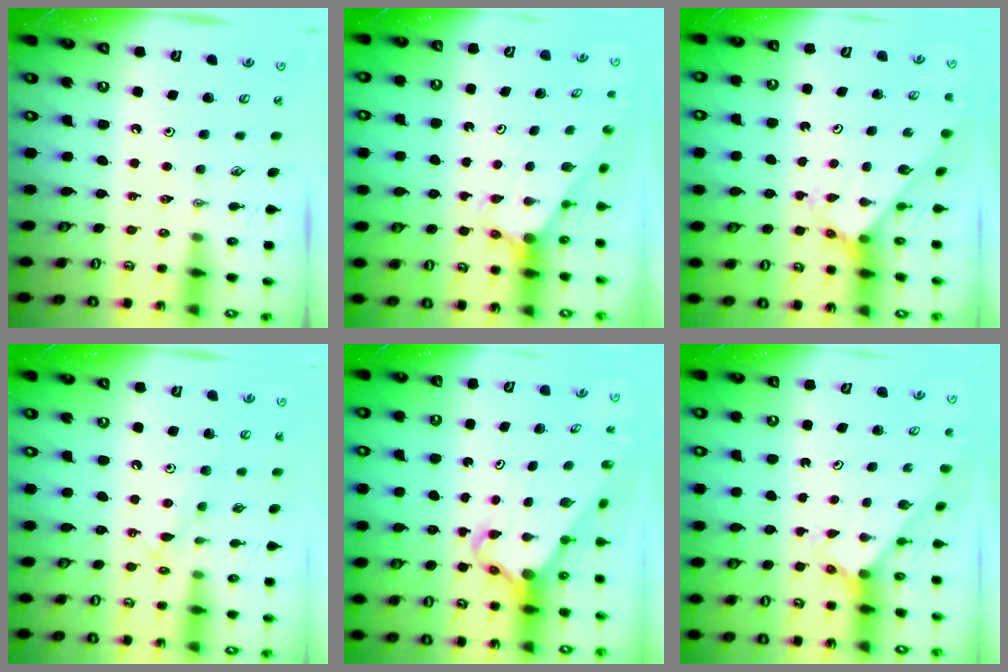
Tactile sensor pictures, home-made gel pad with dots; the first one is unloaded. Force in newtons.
{"total": 2.7, "press": 2.7, "slide": 0.0}
{"total": 2.9, "press": 2.9, "slide": 0.1}
{"total": 9.4, "press": 9.3, "slide": 0.7}
{"total": 5.1, "press": 5.0, "slide": 0.4}
{"total": 1.9, "press": 1.9, "slide": 0.1}